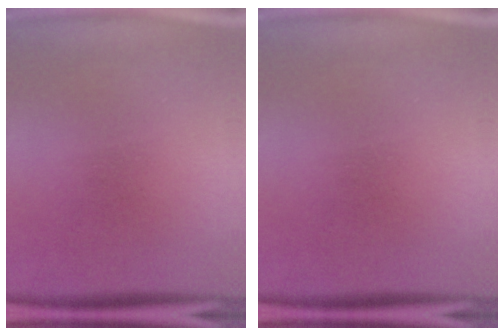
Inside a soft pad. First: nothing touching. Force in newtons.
{"total": 0.0}